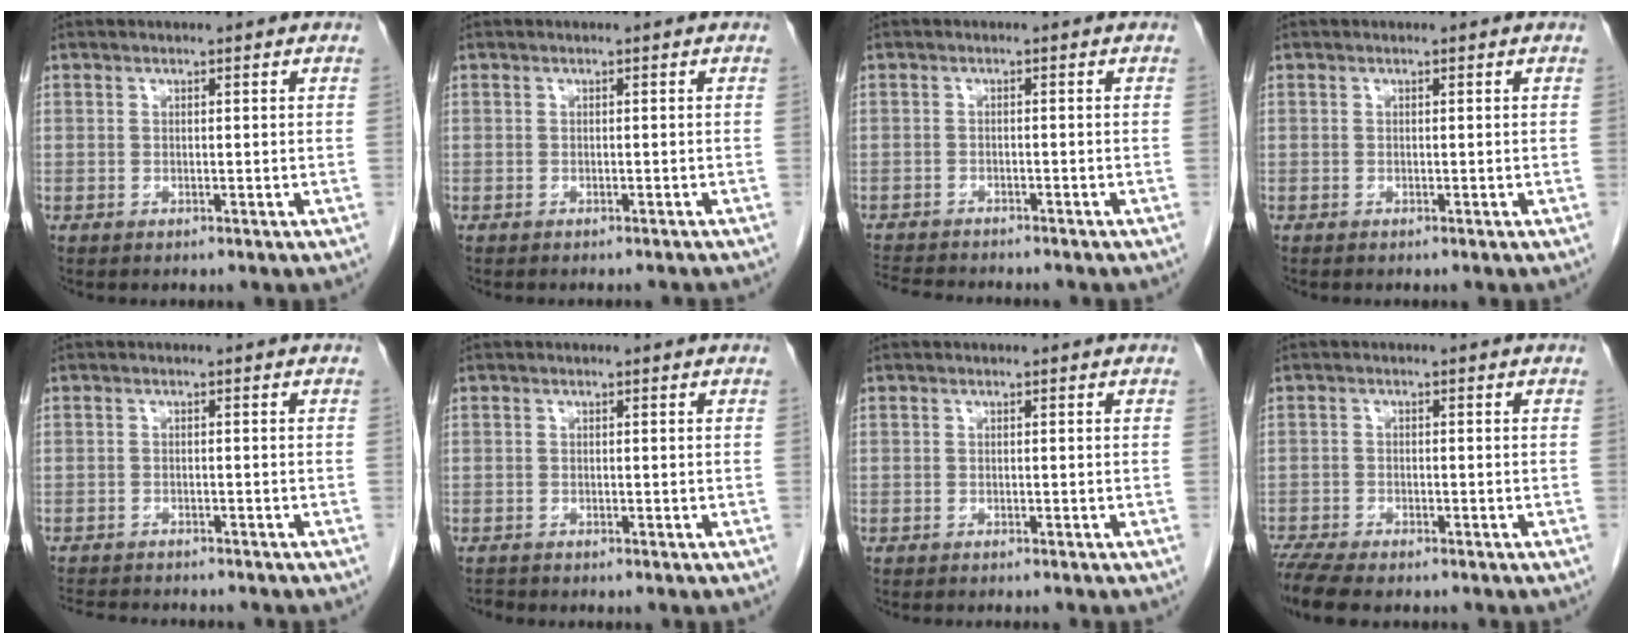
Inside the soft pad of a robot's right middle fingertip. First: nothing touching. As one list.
[{"total": 3.0, "force": [-2.9, 0.3, 0.9], "torque": [-0.015, -0.009, -0.034]}, {"total": 8.0, "force": [-7.4, 1.2, 2.8], "torque": [-0.045, -0.007, -0.114]}, {"total": 0.0}, {"total": 8.2, "force": [-7.6, 1.6, 2.7], "torque": [-0.043, -0.005, -0.108]}, {"total": 0.7, "force": [-0.7, 0.0, -0.2], "torque": [-0.002, -0.005, -0.012]}, {"total": 2.2, "force": [-2.0, -0.1, 1.0], "torque": [-0.012, 0.000, -0.025]}, {"total": 7.2, "force": [-6.0, 1.7, 3.6], "torque": [-0.066, -0.012, -0.101]}]